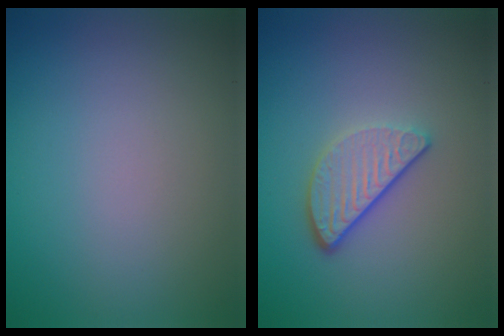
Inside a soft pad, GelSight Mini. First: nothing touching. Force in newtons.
{"total": 3.3, "press": 2.6, "slide": 2.0}